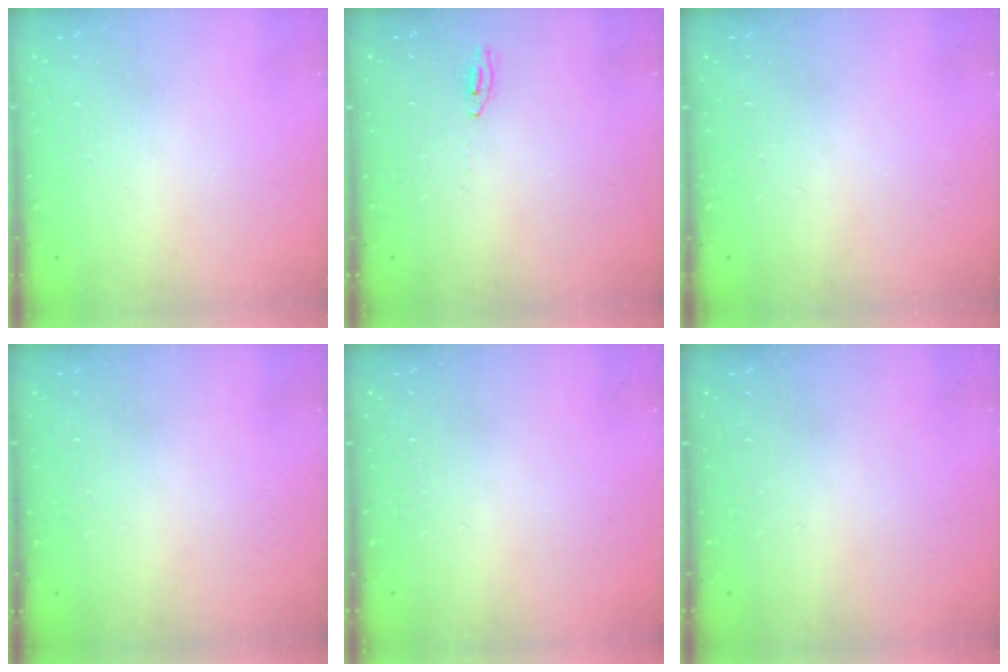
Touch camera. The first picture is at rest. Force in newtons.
{"total": 2.0, "press": 2.0, "slide": 0.2}
{"total": 0.0}
{"total": 0.0}
{"total": 0.0}
{"total": 0.0}